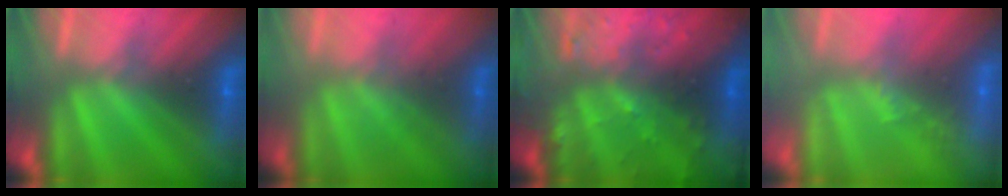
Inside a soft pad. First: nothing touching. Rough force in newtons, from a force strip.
{"total": 1.8}
{"total": 5.9}
{"total": 2.2}